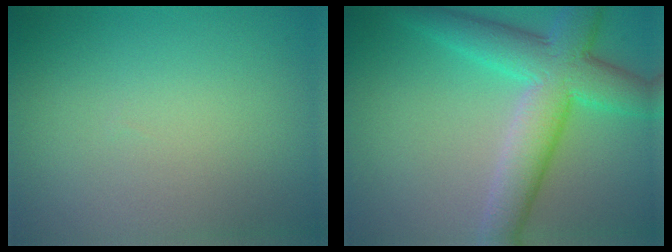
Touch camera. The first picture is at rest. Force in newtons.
{"total": 7.6, "press": 7.6, "slide": 0.1}